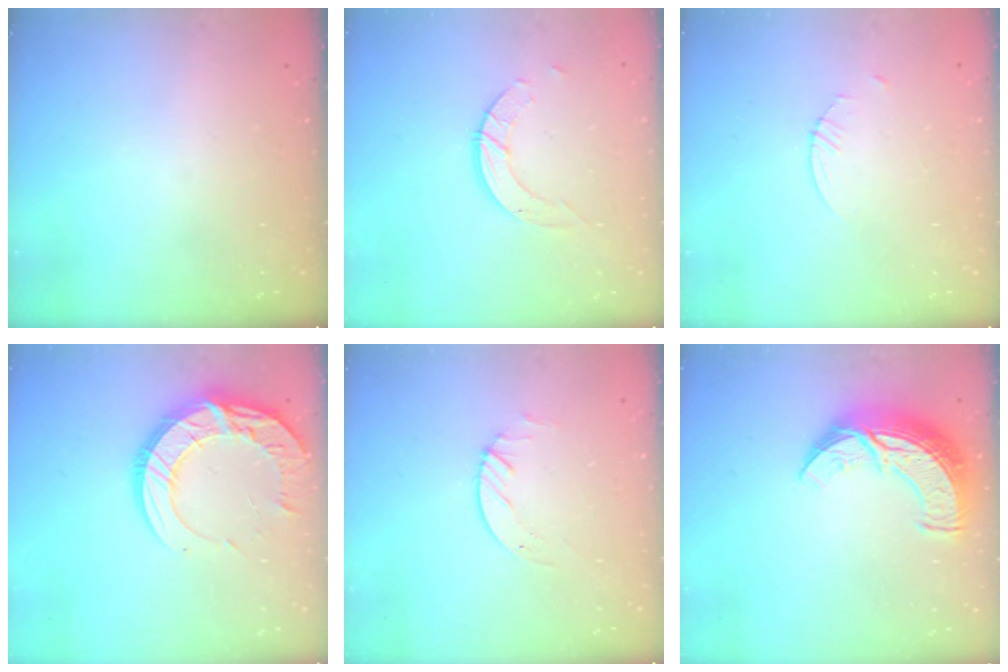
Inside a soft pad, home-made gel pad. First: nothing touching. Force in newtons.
{"total": 5.9, "press": 5.9, "slide": 0.5}
{"total": 1.6, "press": 1.5, "slide": 0.2}
{"total": 16.9, "press": 16.9, "slide": 1.6}
{"total": 2.5, "press": 2.5, "slide": 0.2}
{"total": 13.1, "press": 13.1, "slide": 1.0}